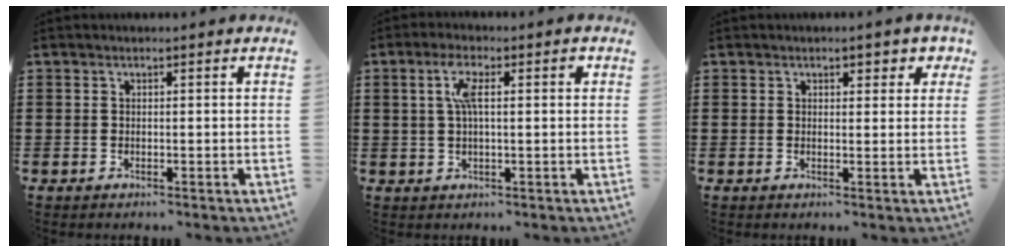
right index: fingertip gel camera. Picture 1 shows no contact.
{"total": 5.1, "force": [1.3, 1.5, 4.7], "torque": [-0.089, 0.008, 0.017]}
{"total": 1.9, "force": [1.2, 1.1, 0.9], "torque": [-0.006, 0.004, 0.018]}